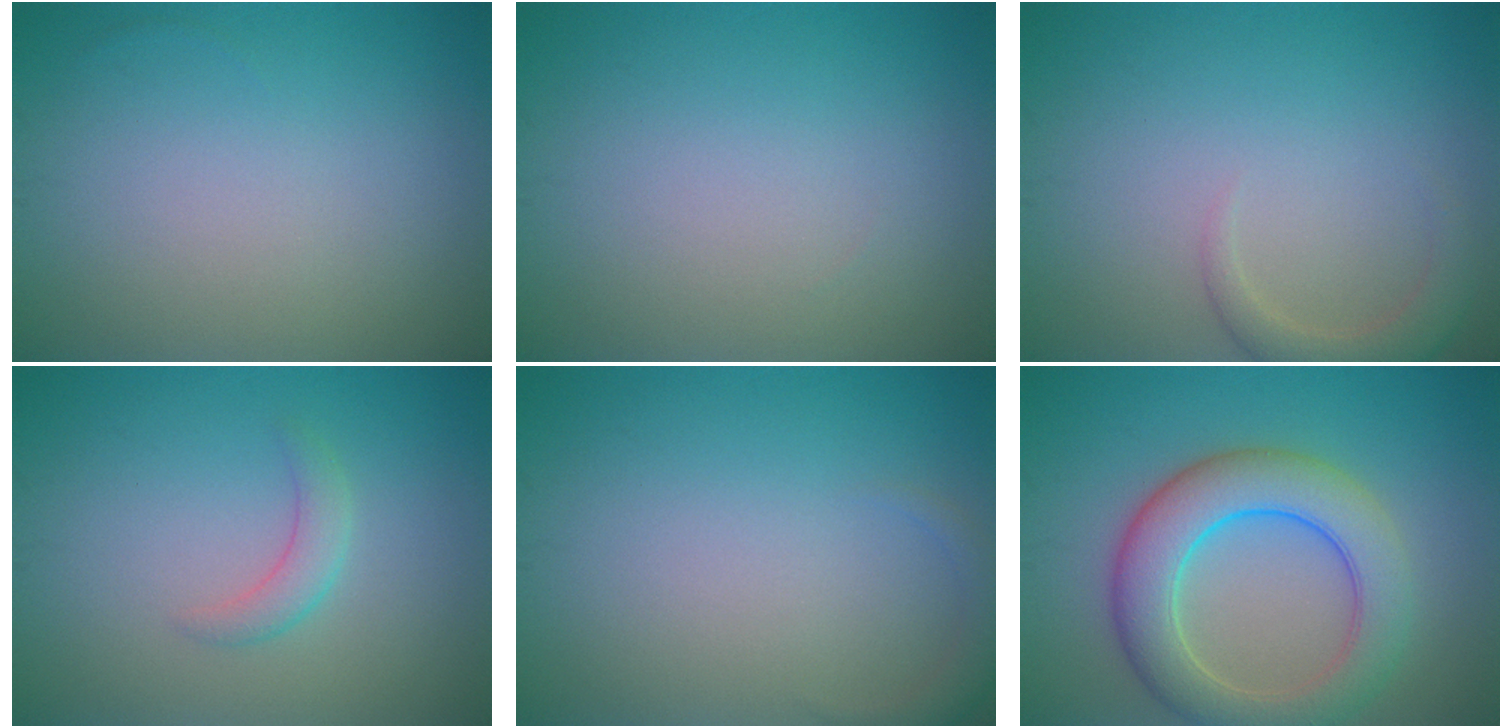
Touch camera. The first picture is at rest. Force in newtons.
{"total": 0.0}
{"total": 2.4, "press": 2.4, "slide": 0.3}
{"total": 1.8, "press": 1.8, "slide": 0.0}
{"total": 1.4, "press": 1.4, "slide": 0.1}
{"total": 7.4, "press": 7.4, "slide": 0.3}